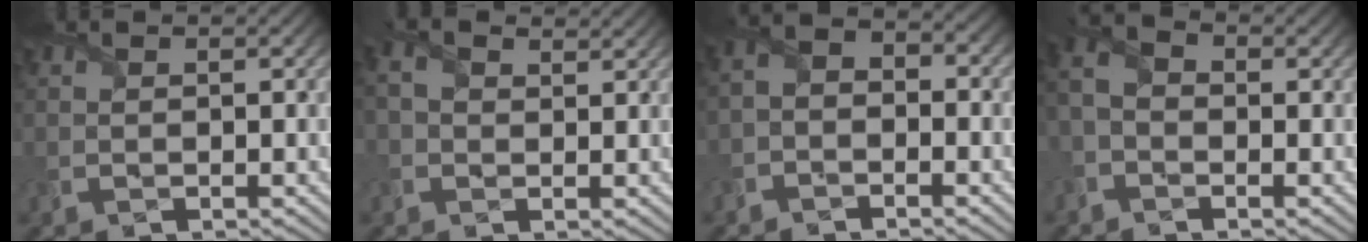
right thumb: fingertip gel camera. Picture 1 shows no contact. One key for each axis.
{"total": 2.9, "fx": 0.9, "fy": 2.0, "fz": 1.9, "tx": -0.051, "ty": 0.004, "tz": 0.010}
{"total": 2.9, "fx": -2.0, "fy": 1.6, "fz": 1.4, "tx": -0.029, "ty": 0.004, "tz": -0.052}
{"total": 4.1, "fx": -1.3, "fy": 2.7, "fz": 2.7, "tx": -0.069, "ty": 0.008, "tz": -0.032}